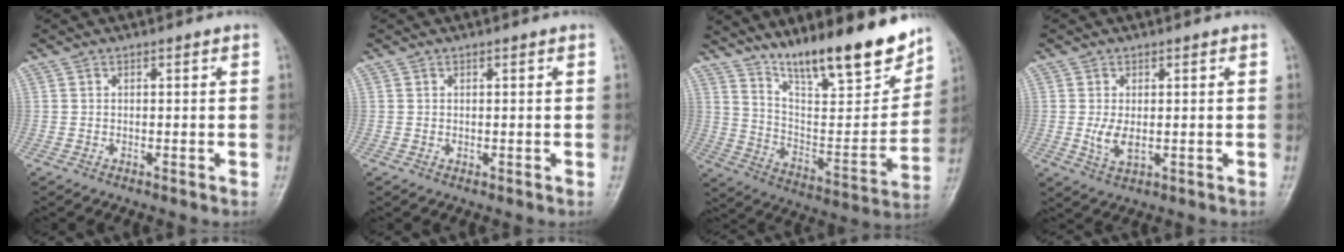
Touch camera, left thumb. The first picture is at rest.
{"total": 0.7, "force": [0.5, 0.3, 0.4], "torque": [-0.007, -0.004, 0.008]}
{"total": 21.4, "force": [15.8, 4.8, 13.6], "torque": [-0.176, -0.085, 0.267]}
{"total": 3.9, "force": [0.3, 2.0, 3.3], "torque": [-0.062, -0.011, 0.014]}